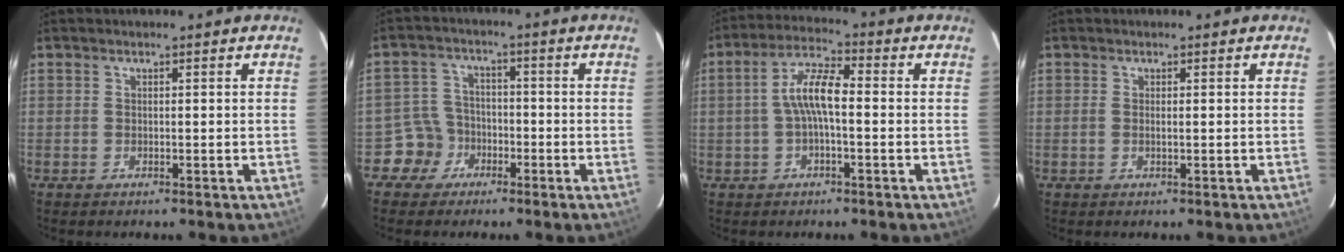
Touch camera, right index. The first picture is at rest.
{"total": 5.7, "force": [-3.2, 4.7, -0.2], "torque": [-0.006, 0.025, -0.062]}
{"total": 7.0, "force": [-0.7, 2.0, 6.7], "torque": [-0.139, 0.020, -0.015]}
{"total": 0.6, "force": [0.0, 0.0, 0.6], "torque": [-0.013, 0.000, -0.002]}